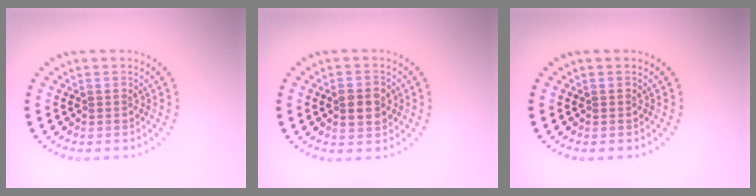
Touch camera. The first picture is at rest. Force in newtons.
{"total": 2.9, "press": 2.9, "slide": 0.1}
{"total": 0.0}